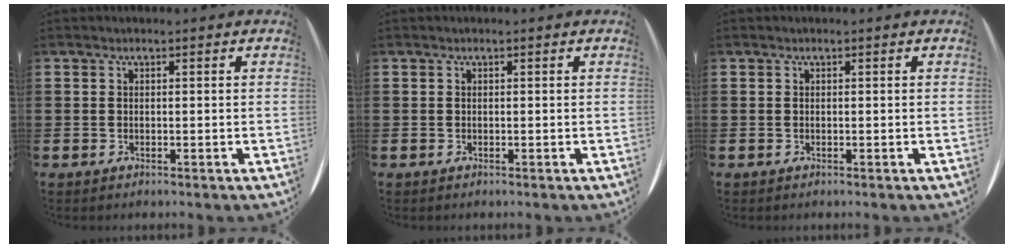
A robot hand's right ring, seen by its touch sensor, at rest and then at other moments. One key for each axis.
{"total": 0.0}
{"total": 0.0}